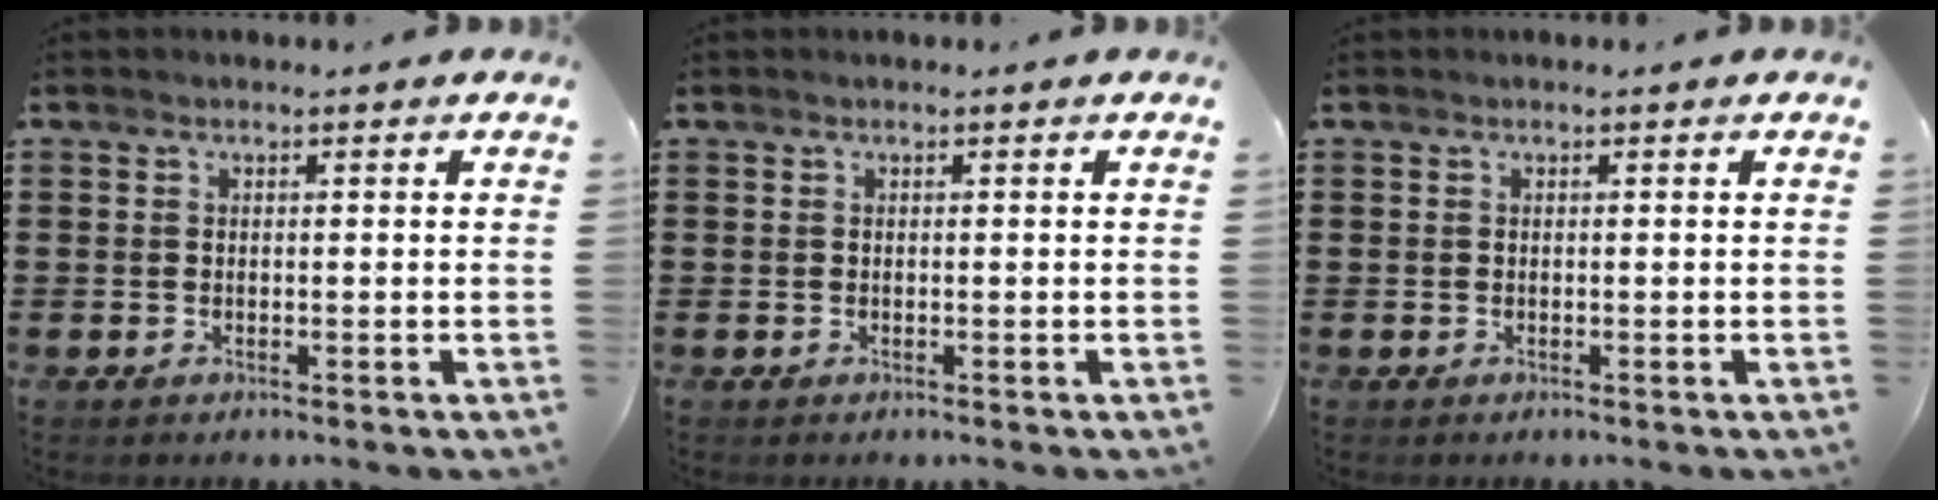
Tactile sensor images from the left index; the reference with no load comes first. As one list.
[{"total": 0.0}, {"total": 0.0}]